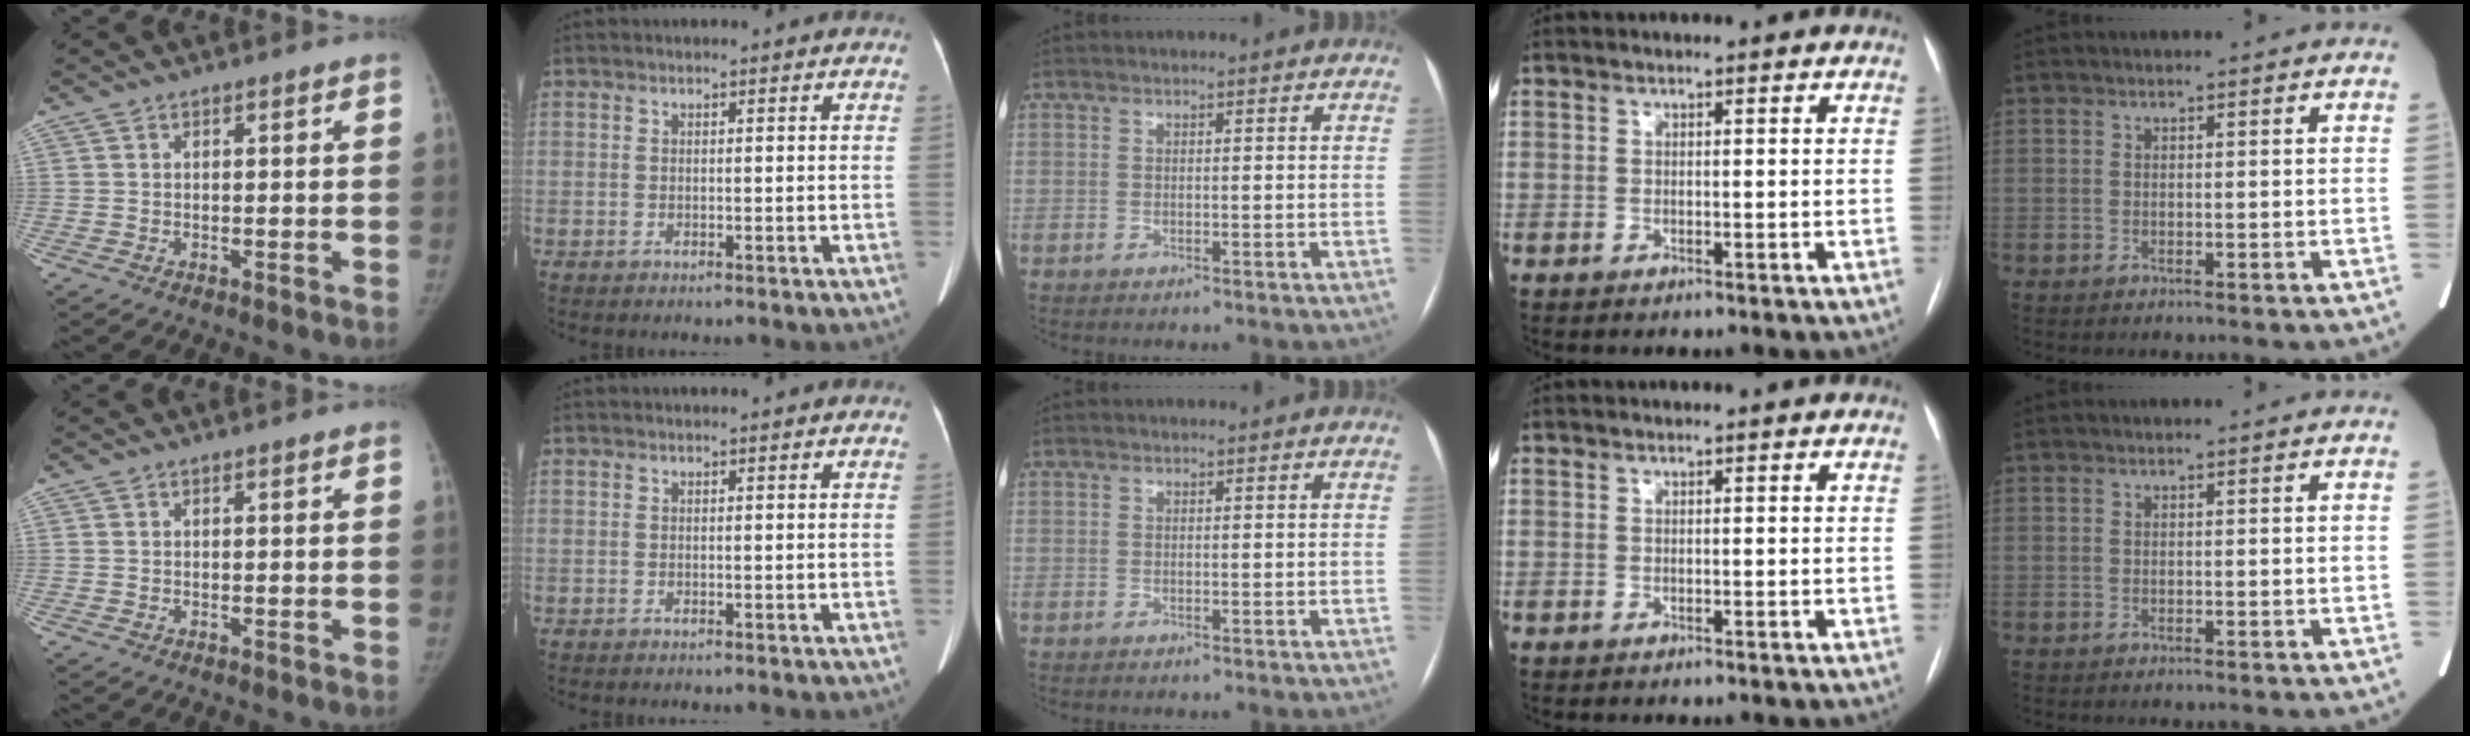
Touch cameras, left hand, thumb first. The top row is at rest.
{}